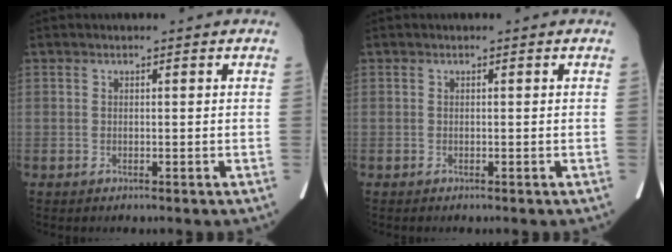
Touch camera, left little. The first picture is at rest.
{"total": 0.0}